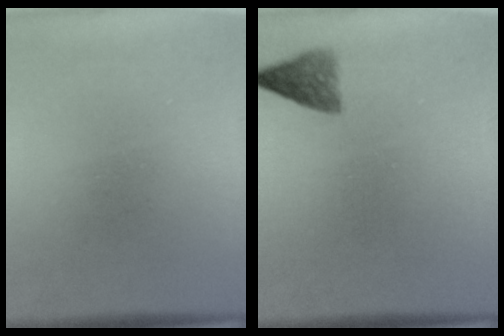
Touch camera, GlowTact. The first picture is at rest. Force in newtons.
{"total": 2.6}